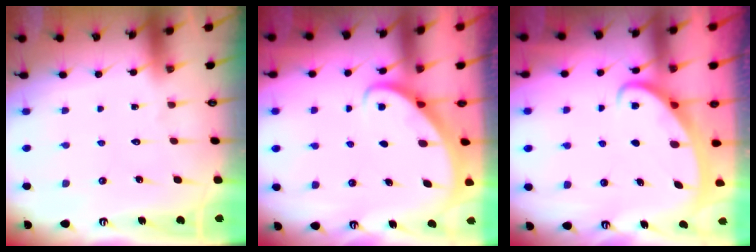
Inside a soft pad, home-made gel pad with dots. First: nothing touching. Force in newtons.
{"total": 2.6, "press": 2.6, "slide": 0.2}
{"total": 2.5, "press": 2.5, "slide": 0.3}